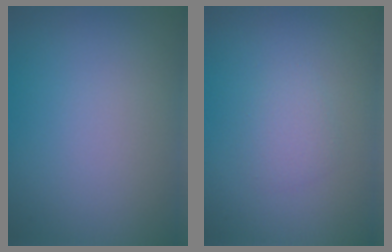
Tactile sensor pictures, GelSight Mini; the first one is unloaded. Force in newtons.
{"total": 1.5, "press": 1.5, "slide": 0.0}